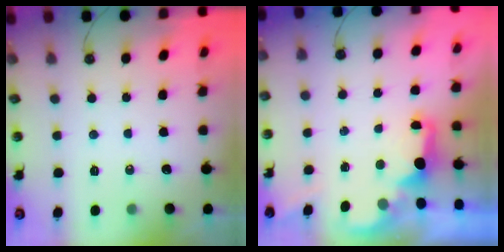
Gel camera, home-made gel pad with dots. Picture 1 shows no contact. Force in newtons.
{"total": 2.0, "press": 1.9, "slide": 0.7}